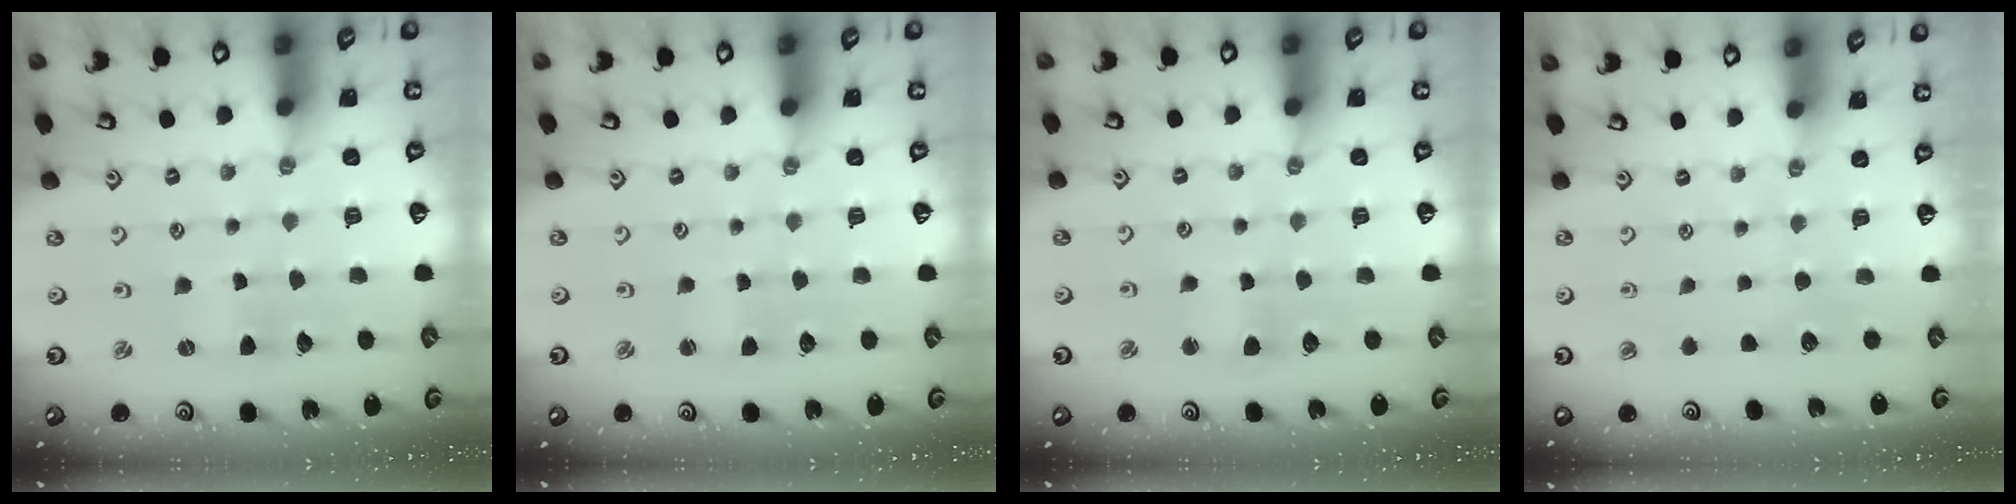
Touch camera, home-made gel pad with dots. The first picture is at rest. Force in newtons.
{"total": 1.3, "press": 1.3, "slide": 0.0}
{"total": 2.2, "press": 2.1, "slide": 0.5}
{"total": 0.0}